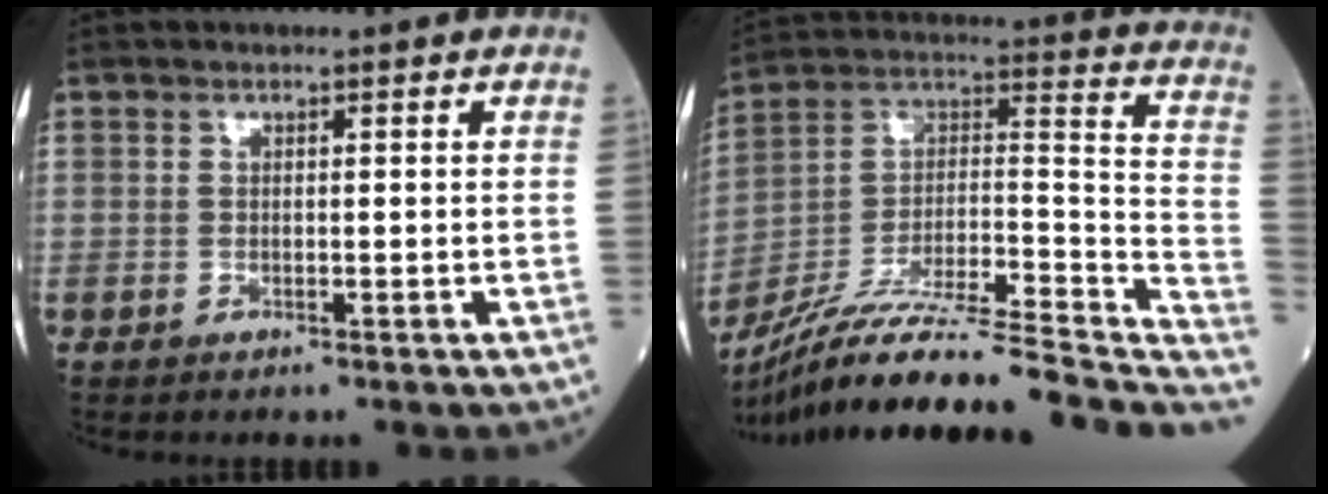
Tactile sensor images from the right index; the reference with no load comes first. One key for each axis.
{"total": 29.2, "fx": -24.3, "fy": 2.0, "fz": 16.1, "tx": -0.202, "ty": 0.000, "tz": -0.377}